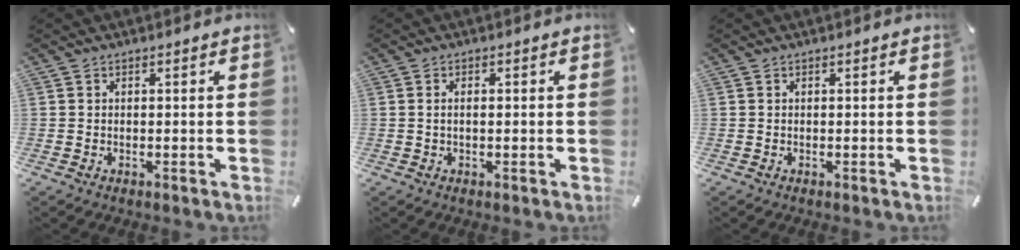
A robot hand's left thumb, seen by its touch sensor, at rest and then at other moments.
{"total": 1.6, "force": [0.0, 0.7, 1.4], "torque": [-0.028, 0.002, -0.002]}
{"total": 0.0}